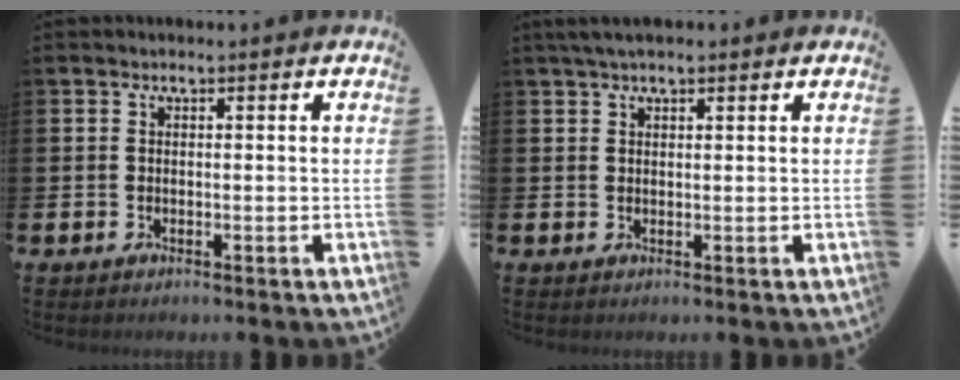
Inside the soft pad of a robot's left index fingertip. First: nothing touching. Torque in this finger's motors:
{"motor_torque": [0.99, -1.15, 0.36, 0.05]}